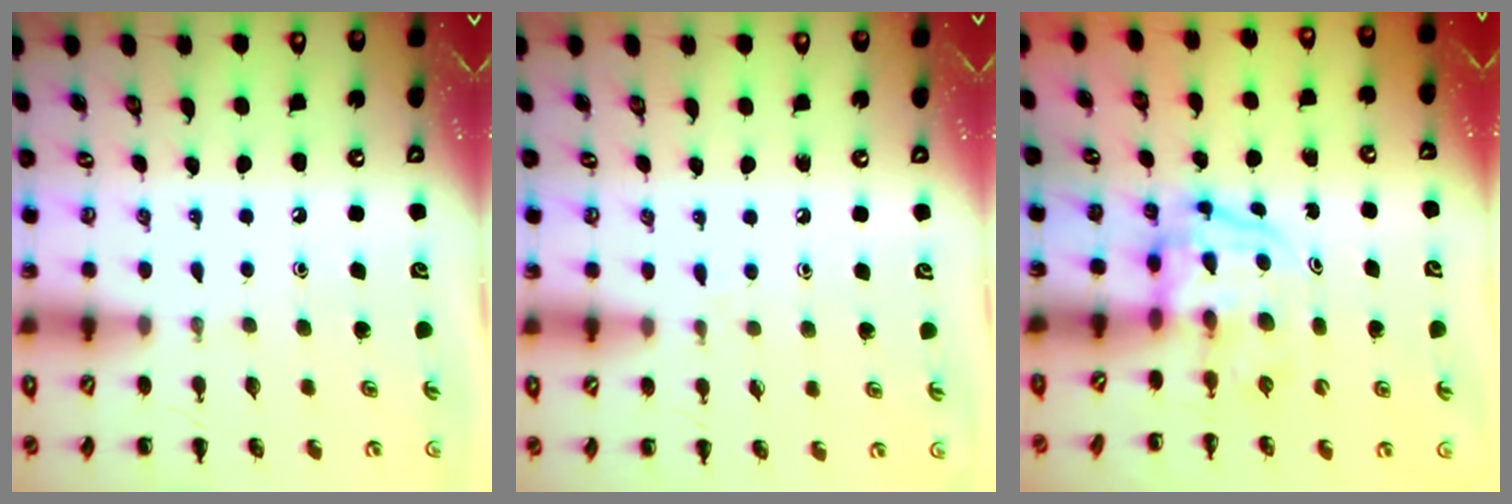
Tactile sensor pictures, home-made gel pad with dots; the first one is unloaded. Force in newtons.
{"total": 4.4, "press": 4.1, "slide": 1.6}
{"total": 3.7, "press": 3.6, "slide": 0.5}